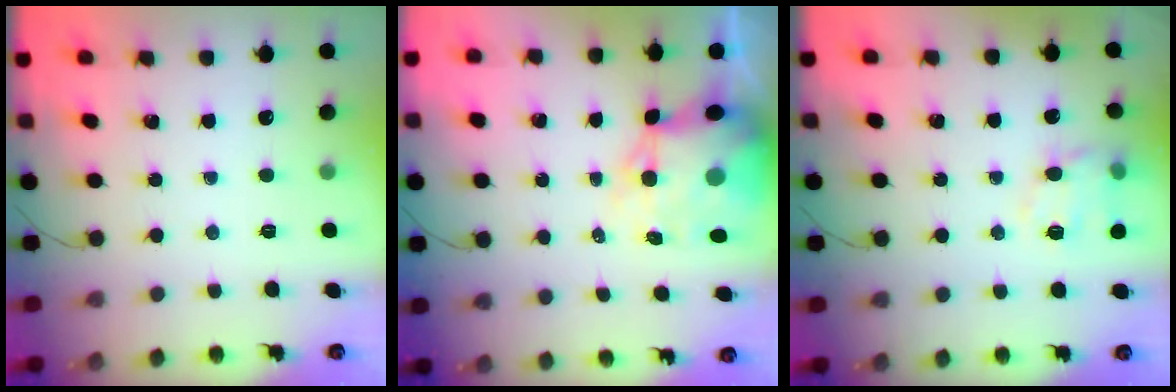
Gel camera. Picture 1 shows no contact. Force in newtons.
{"total": 12.4, "press": 11.9, "slide": 3.3}
{"total": 10.1, "press": 10.1, "slide": 0.8}